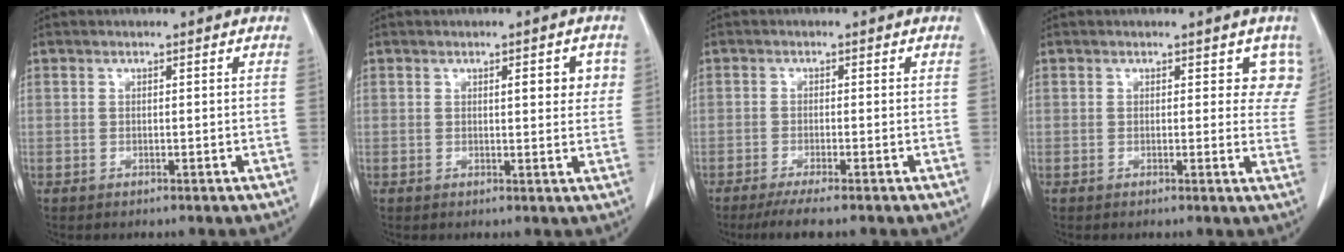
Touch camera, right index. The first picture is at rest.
{"total": 4.4, "force": [1.4, 1.4, 3.9], "torque": [-0.046, 0.003, 0.016]}
{"total": 4.3, "force": [-3.3, -0.1, 2.8], "torque": [-0.045, -0.010, -0.057]}
{"total": 4.2, "force": [2.7, 2.6, 2.1], "torque": [0.003, -0.007, 0.013]}